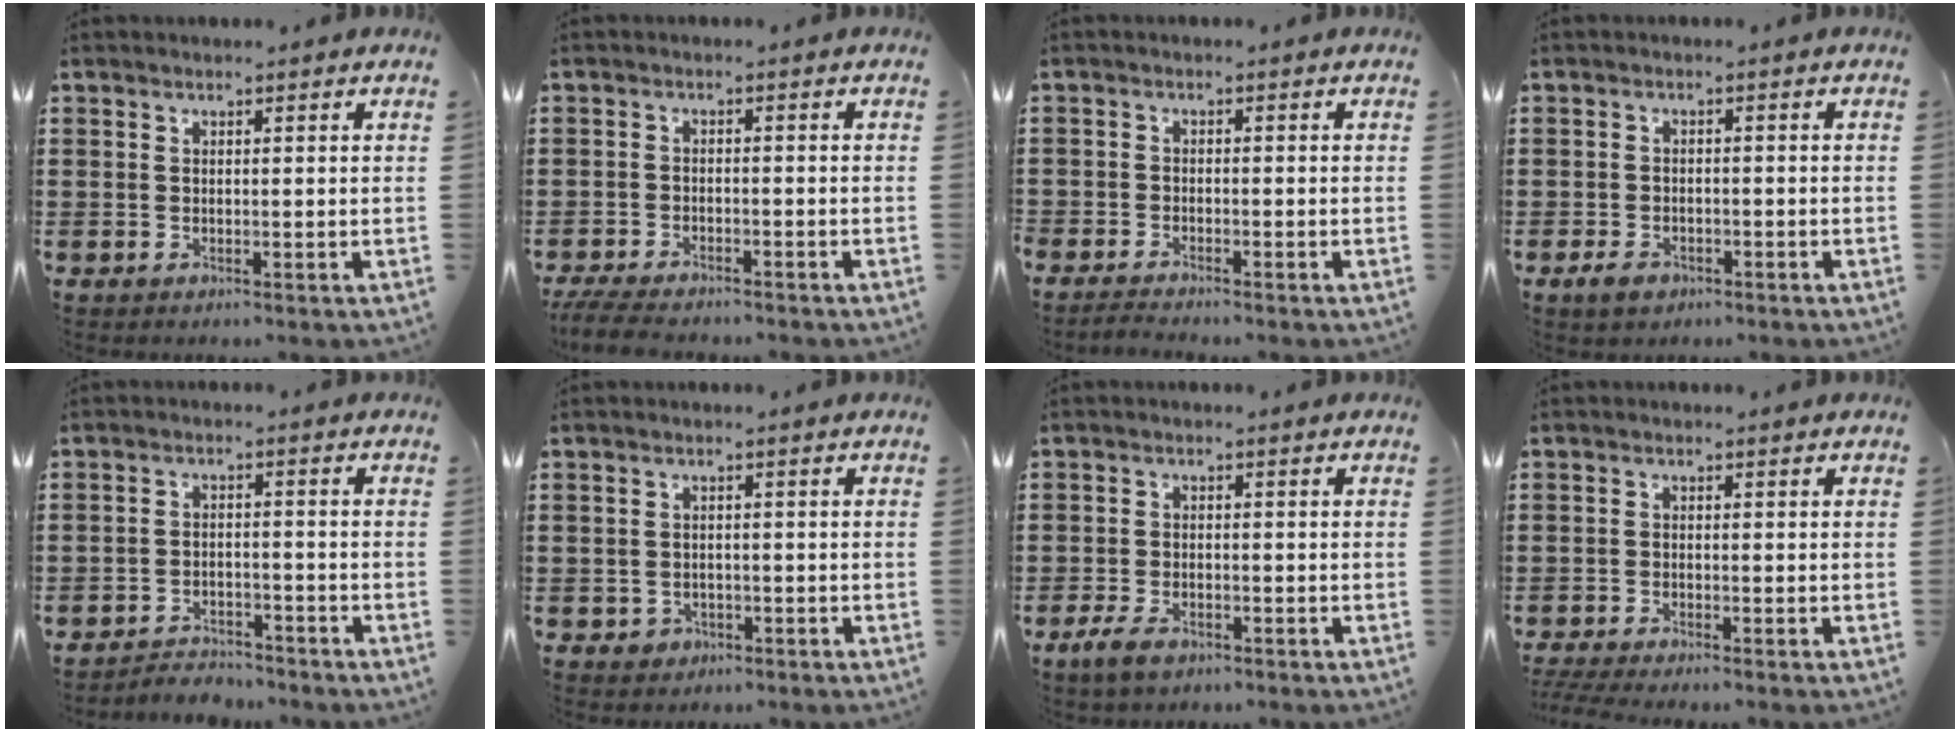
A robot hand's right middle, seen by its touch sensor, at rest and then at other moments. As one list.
[{"total": 3.7, "force": [-3.5, 0.5, 1.1], "torque": [-0.032, -0.005, -0.076]}, {"total": 1.8, "force": [-1.8, 0.1, 0.2], "torque": [-0.008, 0.001, -0.038]}, {"total": 2.1, "force": [-1.4, 1.2, 1.0], "torque": [-0.028, -0.001, -0.032]}, {"total": 3.2, "force": [-3.2, 0.5, 0.0], "torque": [-0.008, 0.002, -0.069]}, {"total": 1.4, "force": [-0.8, 1.1, 0.3], "torque": [-0.010, 0.001, -0.019]}, {"total": 3.0, "force": [-2.0, 1.4, 1.7], "torque": [-0.044, -0.001, -0.042]}, {"total": 1.8, "force": [-1.7, 0.0, 0.6], "torque": [-0.018, -0.002, -0.036]}]